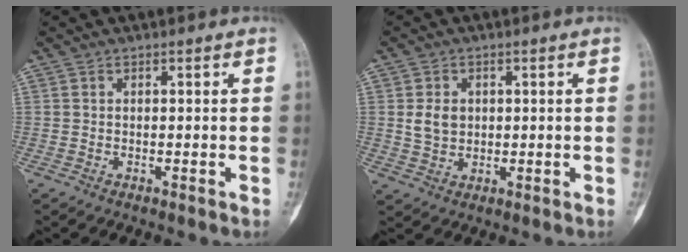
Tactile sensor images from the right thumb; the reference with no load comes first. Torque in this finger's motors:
{"motor_torque": [0.54, 0.51, -0.34, -0.76, -0.01]}